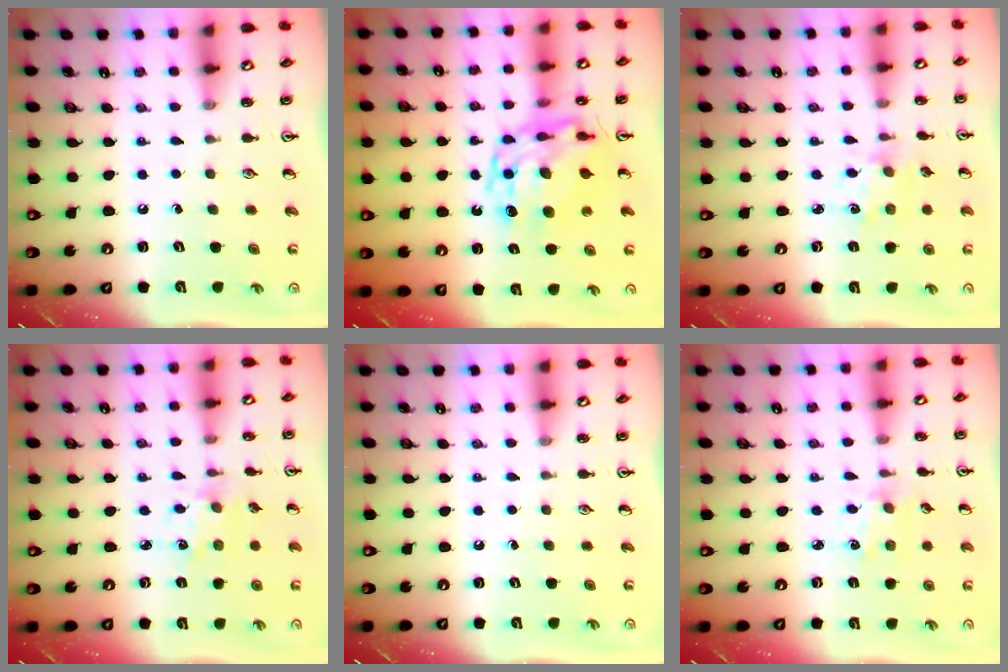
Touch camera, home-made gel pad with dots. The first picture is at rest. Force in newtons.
{"total": 14.8, "press": 14.7, "slide": 1.3}
{"total": 2.0, "press": 2.0, "slide": 0.5}
{"total": 2.9, "press": 2.8, "slide": 0.8}
{"total": 0.0}
{"total": 2.1, "press": 2.0, "slide": 0.3}